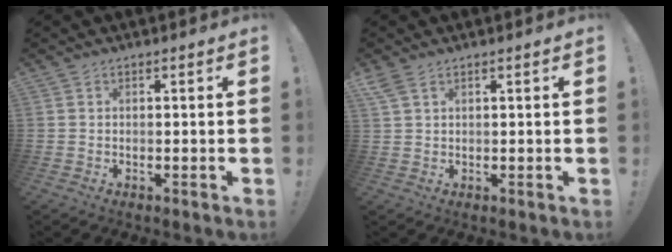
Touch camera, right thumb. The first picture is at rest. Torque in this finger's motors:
{"motor_torque": [-0.12, 0.66, 0.34, 0.07, 0.10]}